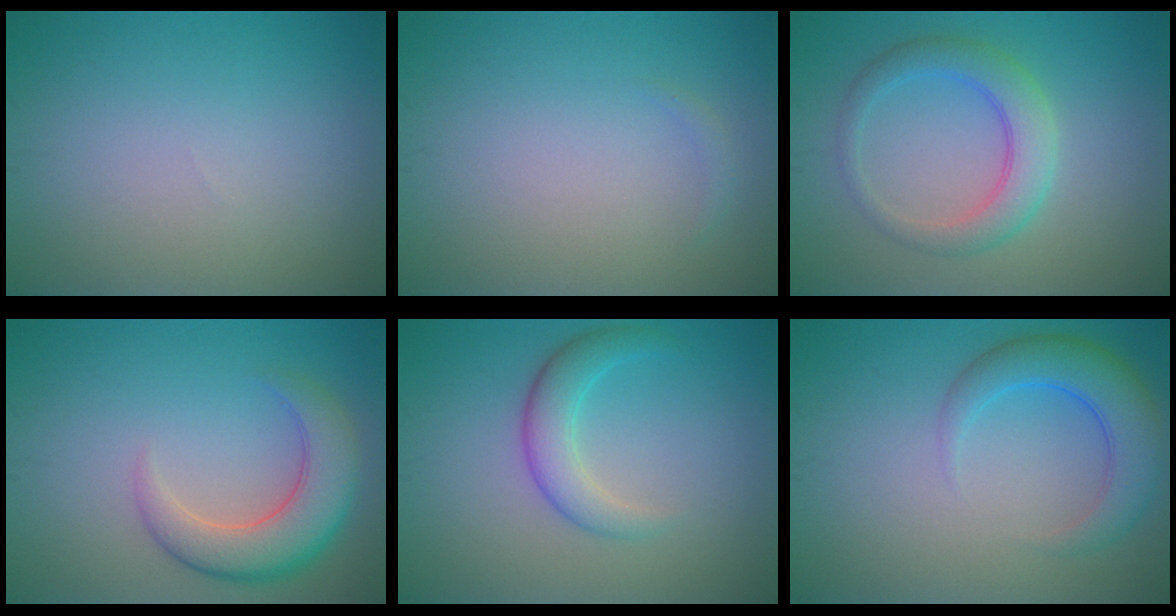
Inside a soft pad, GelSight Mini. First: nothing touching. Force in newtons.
{"total": 0.6, "press": 0.6, "slide": 0.0}
{"total": 4.1, "press": 4.1, "slide": 0.1}
{"total": 5.7, "press": 5.7, "slide": 0.3}
{"total": 3.3, "press": 3.3, "slide": 0.1}
{"total": 4.9, "press": 4.9, "slide": 0.4}